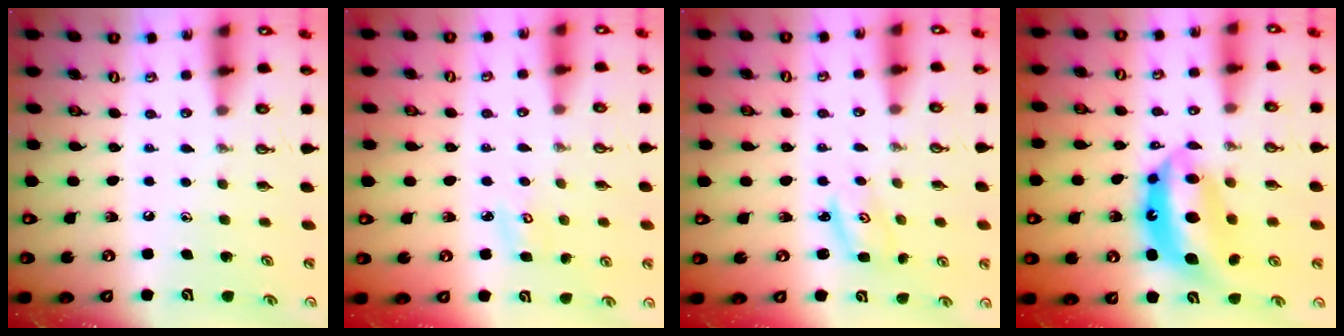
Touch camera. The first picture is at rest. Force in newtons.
{"total": 4.3, "press": 4.3, "slide": 0.4}
{"total": 3.2, "press": 3.2, "slide": 0.1}
{"total": 13.1, "press": 13.0, "slide": 1.5}